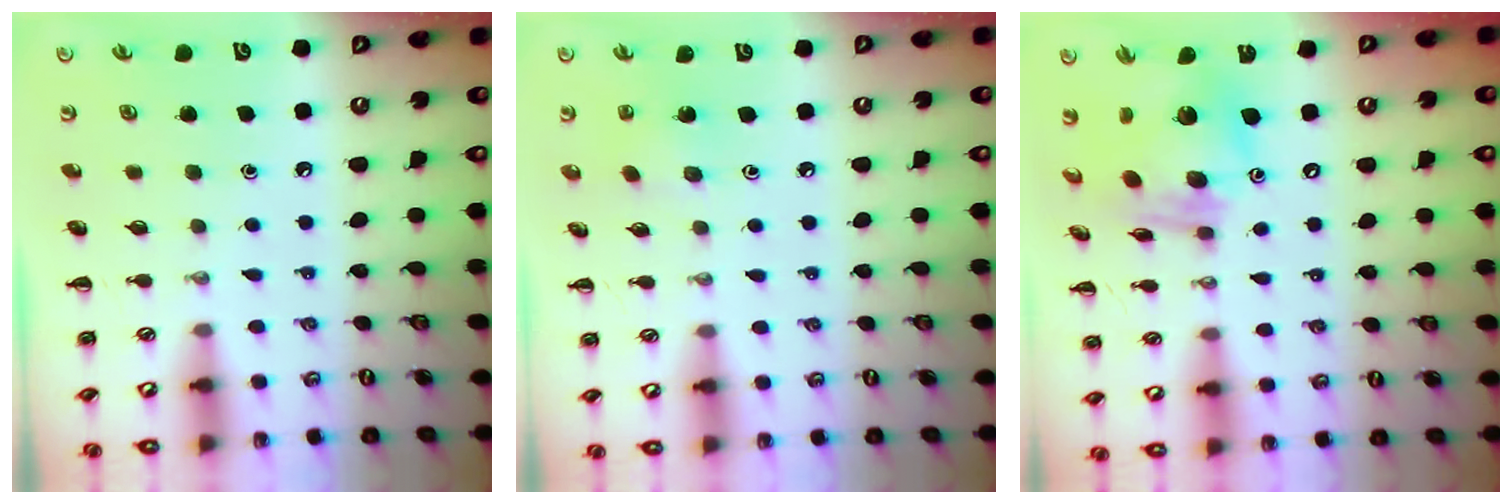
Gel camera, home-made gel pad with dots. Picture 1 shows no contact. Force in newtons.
{"total": 3.4, "press": 3.3, "slide": 1.1}
{"total": 14.7, "press": 14.3, "slide": 3.6}